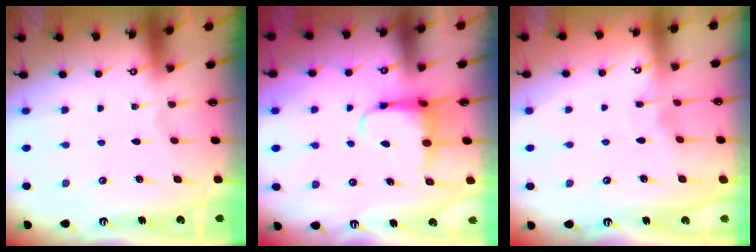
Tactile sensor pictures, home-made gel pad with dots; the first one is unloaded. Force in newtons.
{"total": 6.1, "press": 6.0, "slide": 1.2}
{"total": 2.5, "press": 2.5, "slide": 0.3}